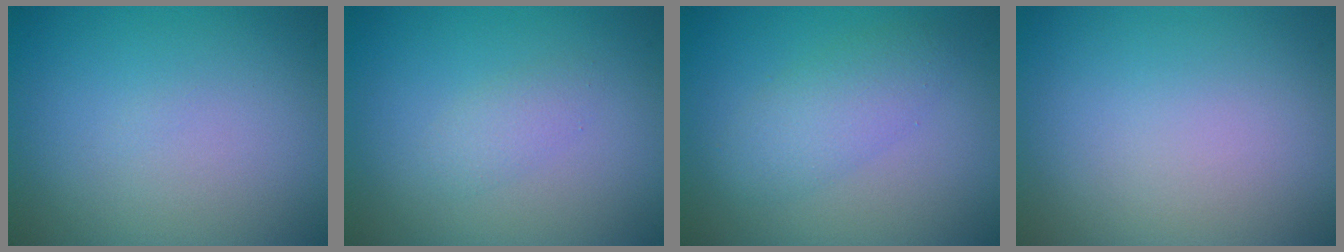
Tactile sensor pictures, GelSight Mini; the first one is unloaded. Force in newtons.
{"total": 1.3, "press": 1.3, "slide": 0.1}
{"total": 2.9, "press": 2.8, "slide": 0.2}
{"total": 0.0}